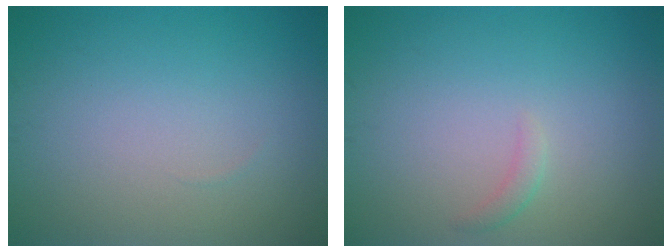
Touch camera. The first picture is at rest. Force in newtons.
{"total": 0.8, "press": 0.8, "slide": 0.1}